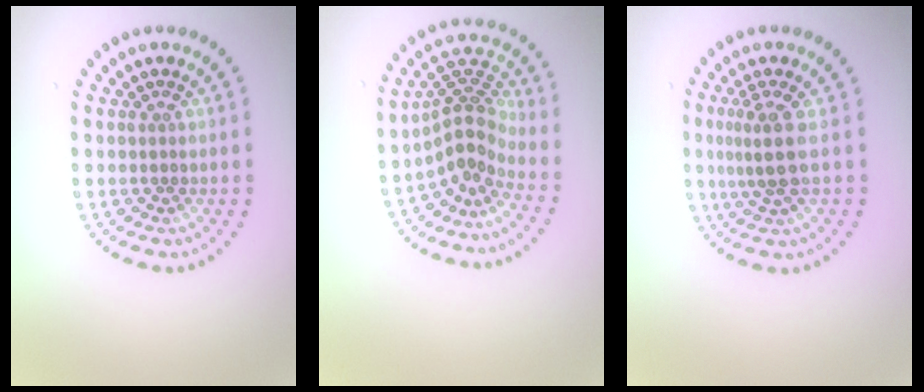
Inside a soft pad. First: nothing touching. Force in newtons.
{"total": 3.9, "press": 2.8, "slide": 2.7}
{"total": 2.8, "press": 2.1, "slide": 1.8}